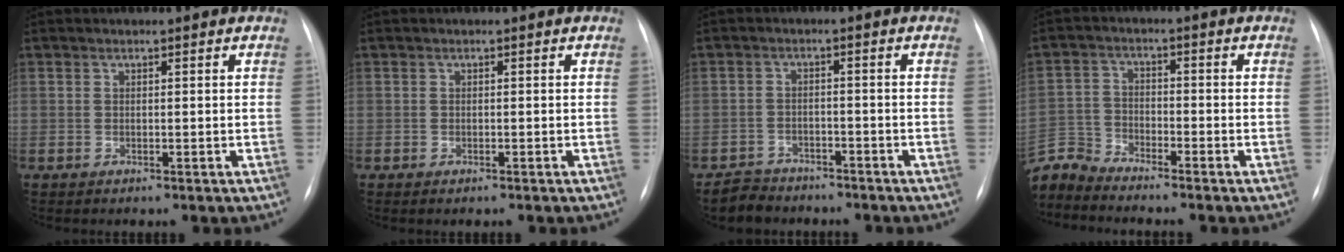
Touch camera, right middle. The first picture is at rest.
{"total": 0.6, "force": [-0.5, 0.2, 0.3], "torque": [-0.009, -0.002, -0.005]}
{"total": 3.6, "force": [-3.2, 1.4, -0.9], "torque": [0.013, -0.003, -0.058]}
{"total": 6.7, "force": [-6.7, 0.2, -0.2], "torque": [-0.002, 0.007, -0.134]}